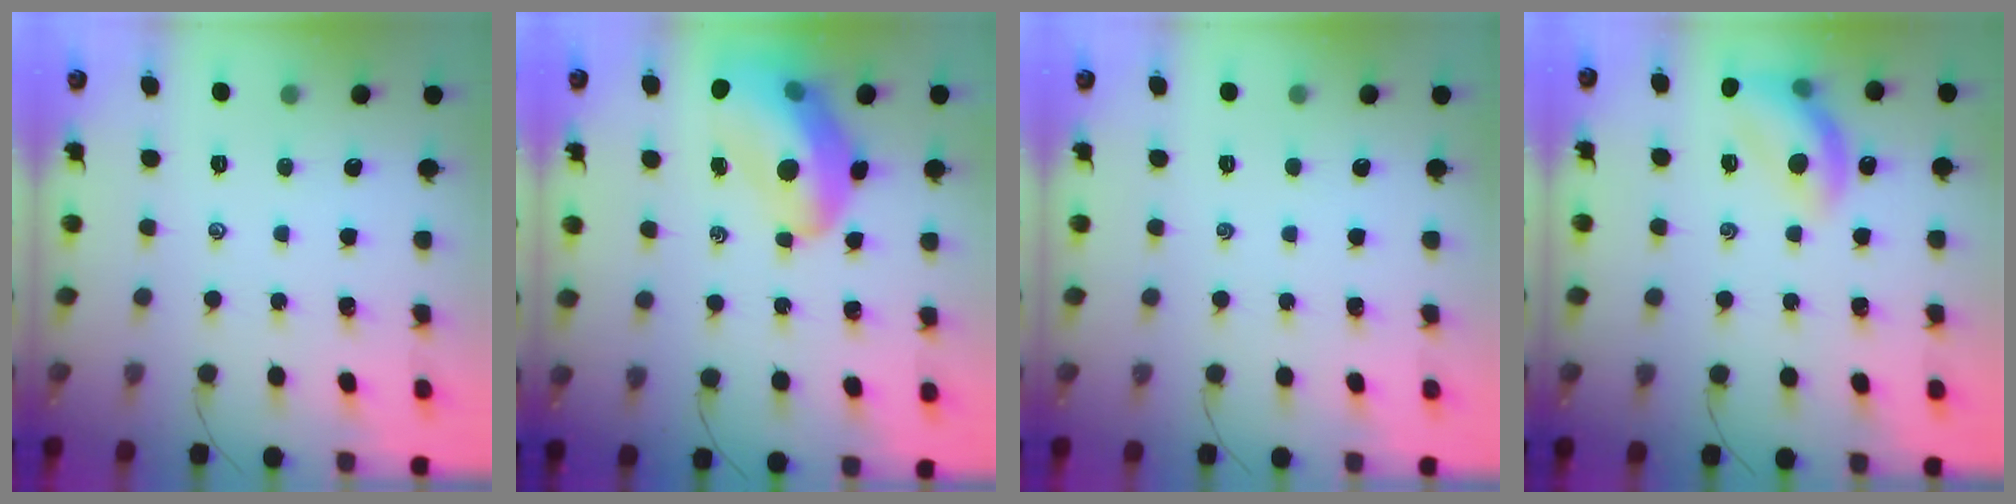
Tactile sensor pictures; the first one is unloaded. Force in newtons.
{"total": 16.8, "press": 16.2, "slide": 4.5}
{"total": 0.0}
{"total": 13.7, "press": 13.5, "slide": 2.2}